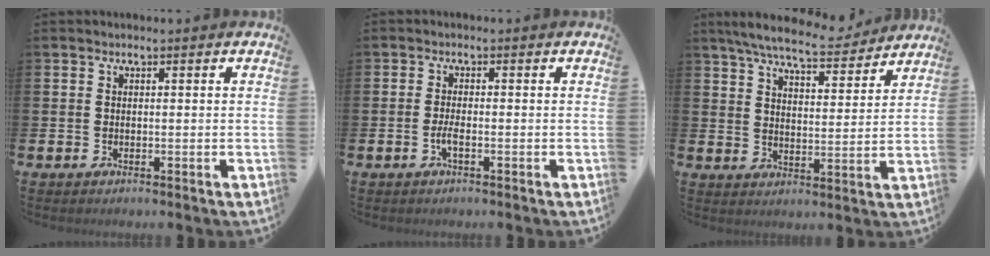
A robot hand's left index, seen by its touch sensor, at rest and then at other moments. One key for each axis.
{"total": 1.6, "fx": -0.7, "fy": 0.3, "fz": 1.5, "tx": -0.030, "ty": 0.001, "tz": -0.012}
{"total": 7.8, "fx": 7.3, "fy": 1.0, "fz": 2.7, "tx": -0.070, "ty": -0.039, "tz": 0.127}